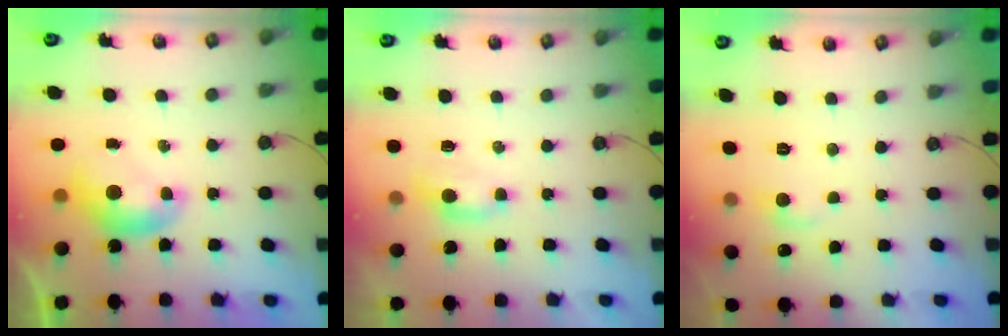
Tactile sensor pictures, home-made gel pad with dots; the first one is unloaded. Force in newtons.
{"total": 0.0}
{"total": 1.8, "press": 1.5, "slide": 0.9}